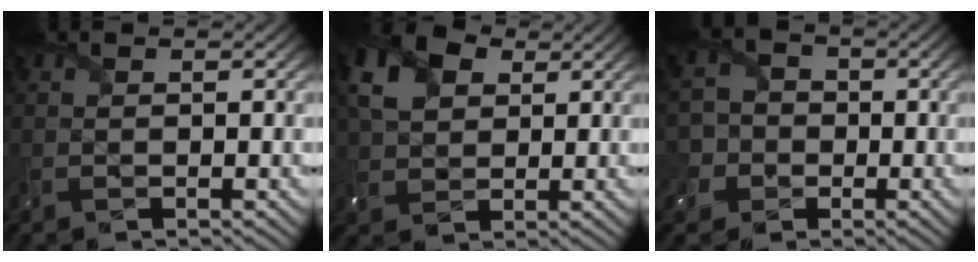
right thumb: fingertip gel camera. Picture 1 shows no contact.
{"total": 8.2, "force": [3.3, 5.7, 5.0], "torque": [-0.136, 0.015, 0.058]}
{"total": 6.5, "force": [-2.0, 6.0, 1.8], "torque": [-0.054, -0.007, -0.061]}